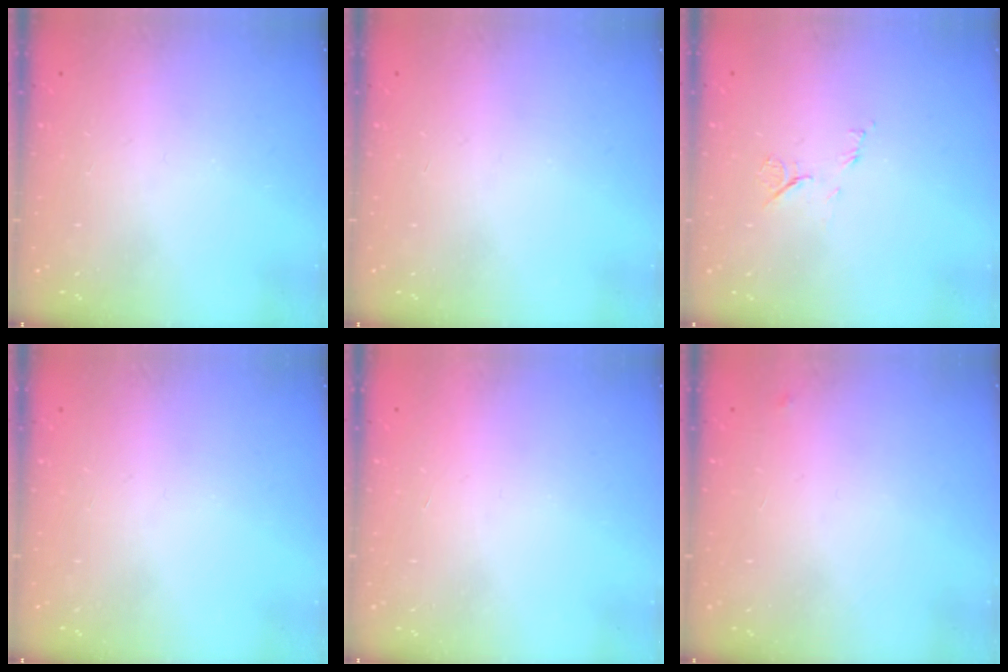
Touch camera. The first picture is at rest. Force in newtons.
{"total": 0.0}
{"total": 6.3, "press": 6.3, "slide": 0.6}
{"total": 0.0}
{"total": 1.7, "press": 1.7, "slide": 0.1}
{"total": 2.5, "press": 2.4, "slide": 0.4}